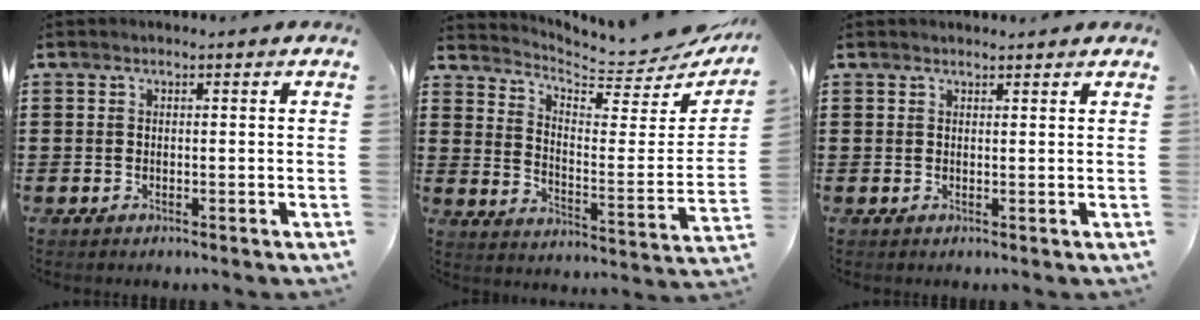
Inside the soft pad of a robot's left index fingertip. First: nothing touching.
{"total": 5.0, "force": [4.7, 0.7, 1.6], "torque": [-0.051, -0.042, 0.076]}
{"total": 0.9, "force": [0.9, 0.0, 0.1], "torque": [-0.004, -0.001, 0.017]}